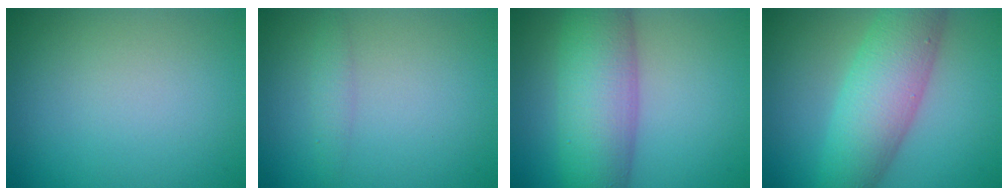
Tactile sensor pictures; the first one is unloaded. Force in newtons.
{"total": 1.3, "press": 1.3, "slide": 0.0}
{"total": 8.2, "press": 8.2, "slide": 0.1}
{"total": 7.5, "press": 7.5, "slide": 0.1}